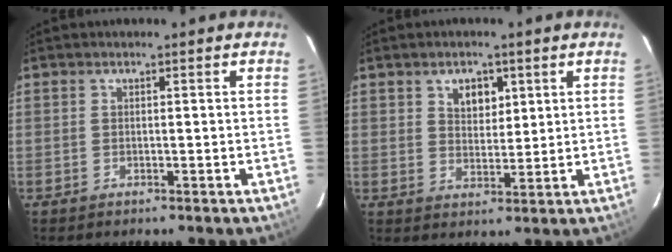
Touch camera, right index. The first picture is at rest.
{"total": 4.8, "force": [2.3, 3.2, 2.7], "torque": [-0.037, 0.006, 0.042]}